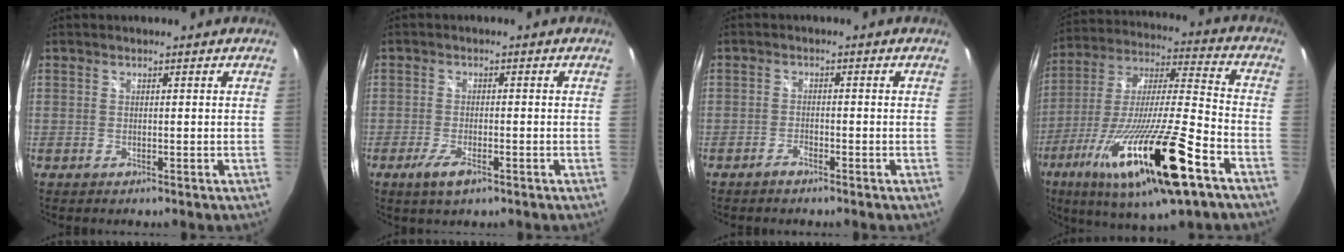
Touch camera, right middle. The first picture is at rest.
{"total": 4.4, "force": [-2.5, 1.3, 3.3], "torque": [-0.077, -0.010, -0.049]}
{"total": 1.8, "force": [-1.5, 0.5, 0.7], "torque": [-0.023, 0.000, -0.032]}
{"total": 26.6, "force": [-14.1, 3.4, 22.3], "torque": [-0.410, -0.071, -0.249]}